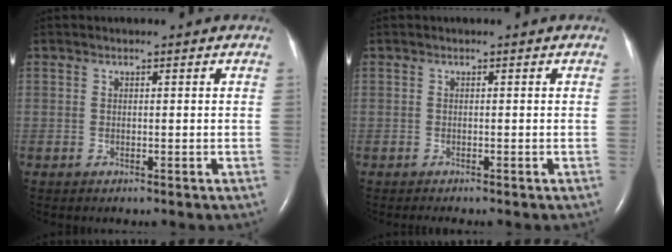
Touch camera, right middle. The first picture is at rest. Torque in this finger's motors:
{"motor_torque": [0.24, -0.13, -0.04, -0.01]}